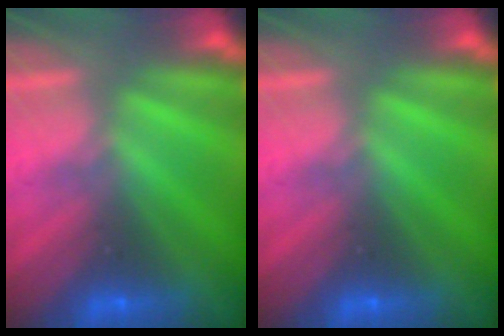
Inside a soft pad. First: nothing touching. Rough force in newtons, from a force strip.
{"total": 0.0}